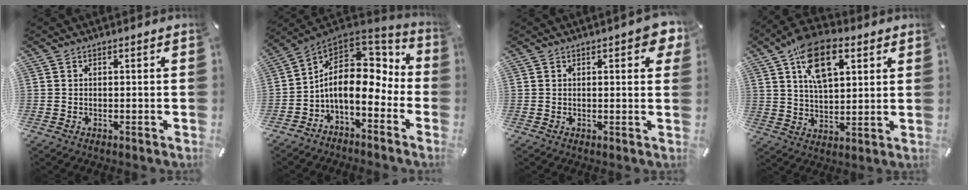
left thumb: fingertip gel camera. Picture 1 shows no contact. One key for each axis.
{"total": 13.5, "fx": 0.1, "fy": 8.9, "fz": 10.2, "tx": -0.187, "ty": -0.018, "tz": 0.003}
{"total": 4.4, "fx": 1.9, "fy": 1.7, "fz": 3.6, "tx": -0.042, "ty": -0.005, "tz": 0.026}
{"total": 14.2, "fx": 6.9, "fy": 7.7, "fz": 9.7, "tx": -0.164, "ty": -0.011, "tz": 0.126}